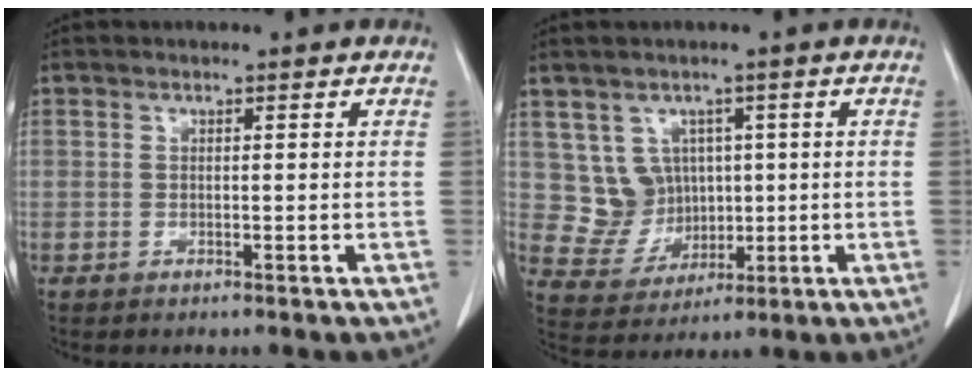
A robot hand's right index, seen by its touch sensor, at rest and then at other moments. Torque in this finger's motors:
{"motor_torque": [-0.09, 0.05, 0.08, -0.02]}